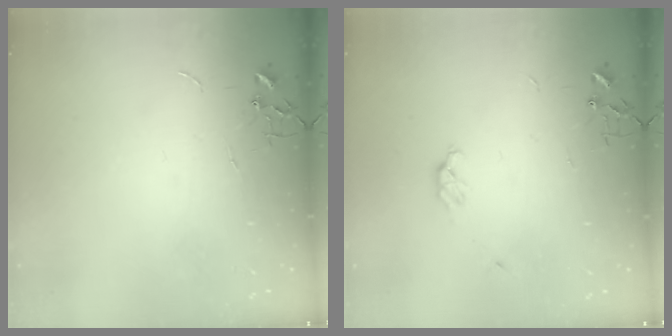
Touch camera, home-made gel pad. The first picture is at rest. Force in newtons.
{"total": 4.2, "press": 4.1, "slide": 1.0}